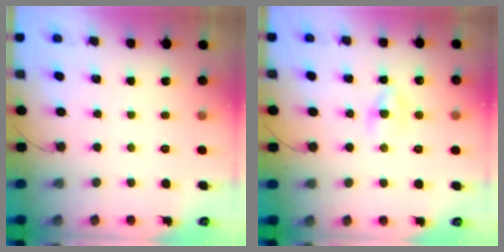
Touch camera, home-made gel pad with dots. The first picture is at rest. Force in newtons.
{"total": 2.3, "press": 2.0, "slide": 1.1}